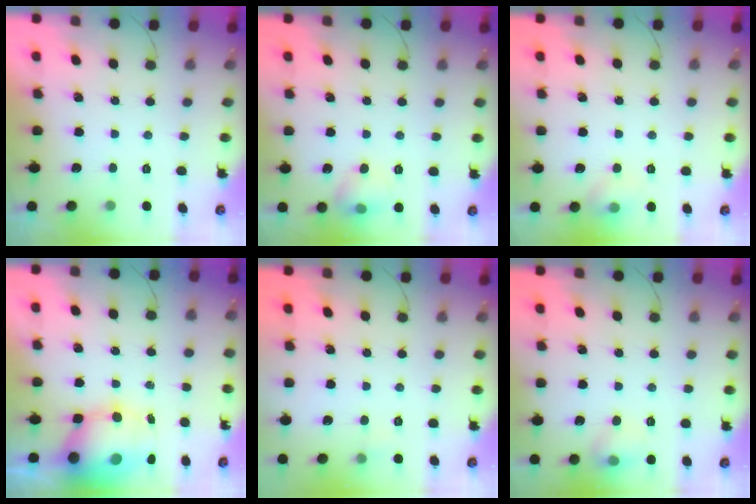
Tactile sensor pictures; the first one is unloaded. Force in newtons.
{"total": 7.1, "press": 6.9, "slide": 1.5}
{"total": 6.3, "press": 6.2, "slide": 1.1}
{"total": 9.8, "press": 9.5, "slide": 2.6}
{"total": 4.0, "press": 3.8, "slide": 1.0}
{"total": 7.6, "press": 7.6, "slide": 0.9}